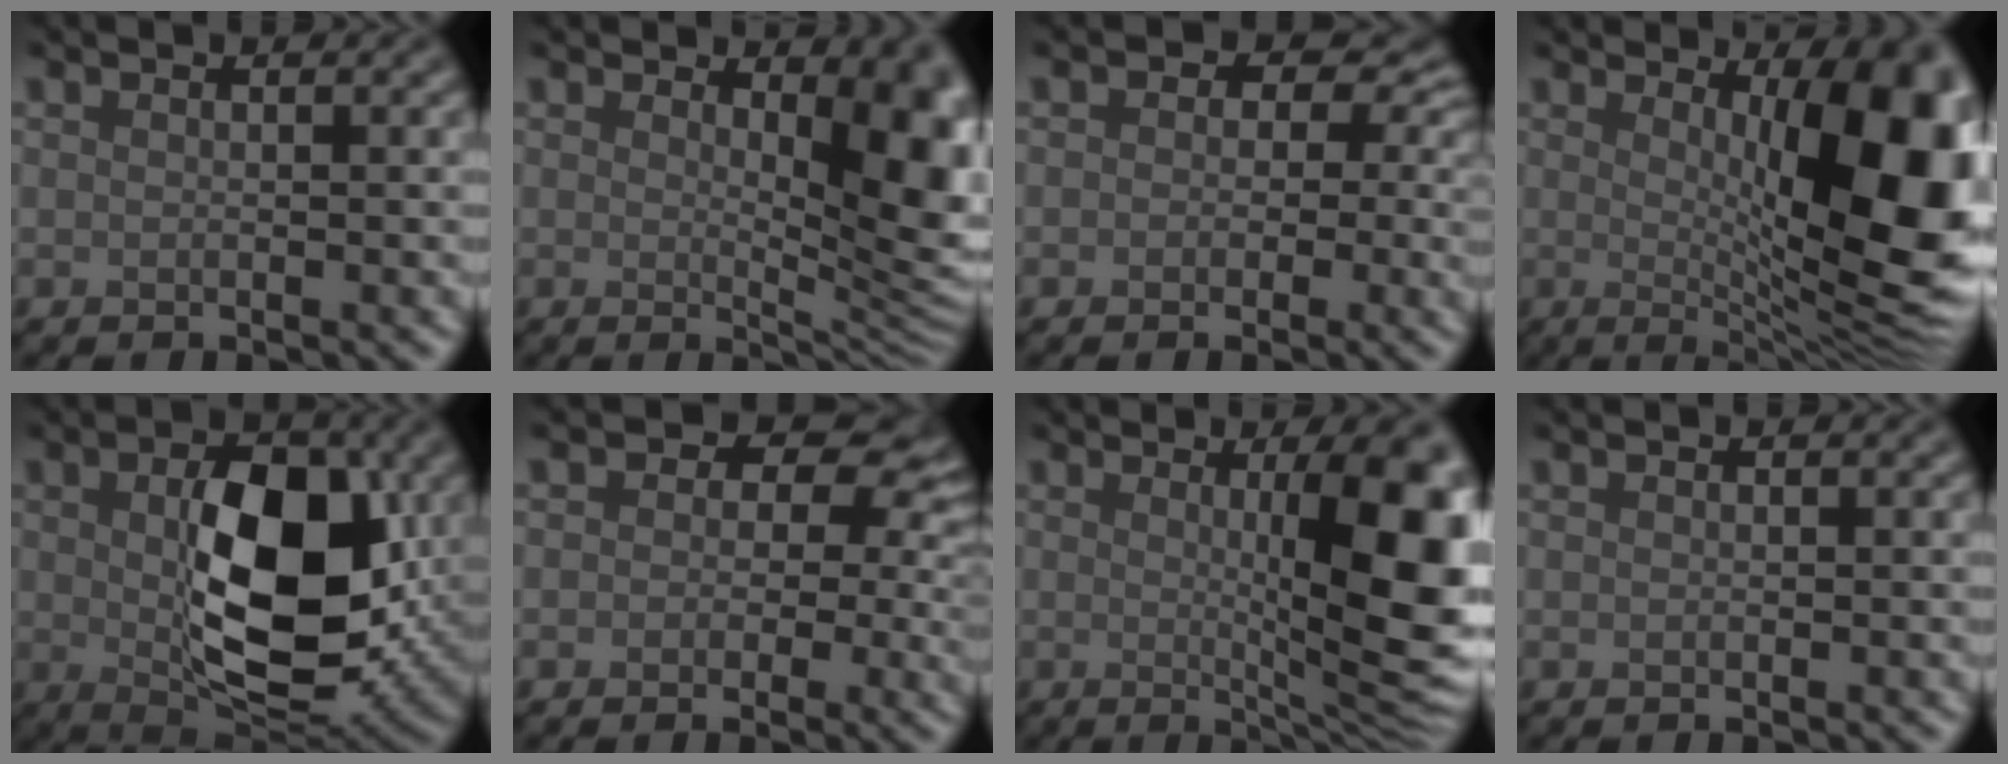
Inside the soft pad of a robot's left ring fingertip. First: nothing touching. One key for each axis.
{"total": 7.8, "fx": 1.7, "fy": 3.0, "fz": 7.0, "tx": -0.089, "ty": -0.013, "tz": 0.032}
{"total": 4.9, "fx": 0.8, "fy": 4.0, "fz": 2.7, "tx": -0.008, "ty": 0.012, "tz": -0.005}
{"total": 14.0, "fx": 1.7, "fy": 4.6, "fz": 13.1, "tx": -0.133, "ty": -0.003, "tz": 0.027}
{"total": 10.9, "fx": 0.6, "fy": 5.9, "fz": 9.1, "tx": -0.146, "ty": -0.009, "tz": 0.023}
{"total": 7.1, "fx": 1.6, "fy": 5.3, "fz": 4.4, "tx": -0.023, "ty": 0.020, "tz": -0.001}
{"total": 10.4, "fx": 1.0, "fy": 2.5, "fz": 10.1, "tx": -0.123, "ty": -0.009, "tz": 0.021}
{"total": 0.0}